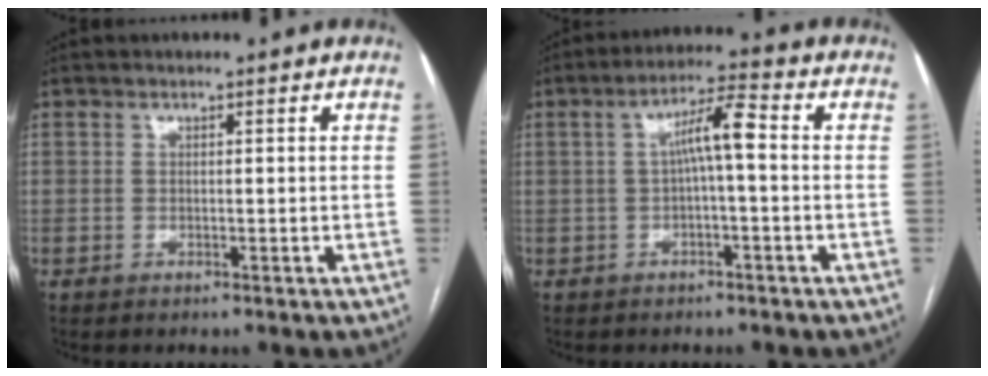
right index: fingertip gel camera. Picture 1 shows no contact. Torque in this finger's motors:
{"motor_torque": [0.82, -0.14, 0.32, 0.10]}